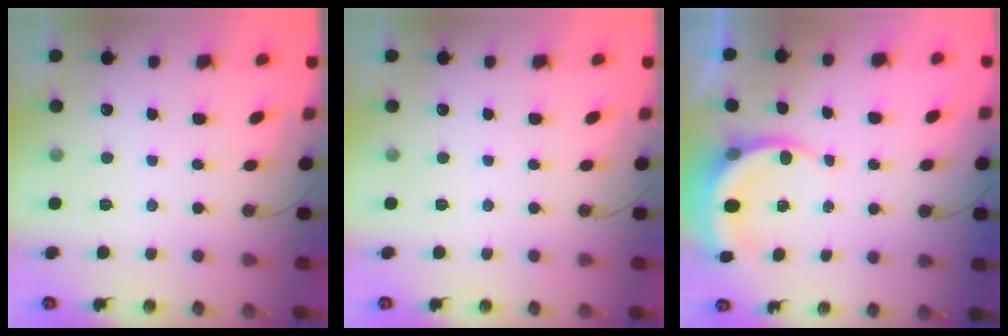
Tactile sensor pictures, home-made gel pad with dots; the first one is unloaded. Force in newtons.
{"total": 0.0}
{"total": 6.1, "press": 6.0, "slide": 0.8}